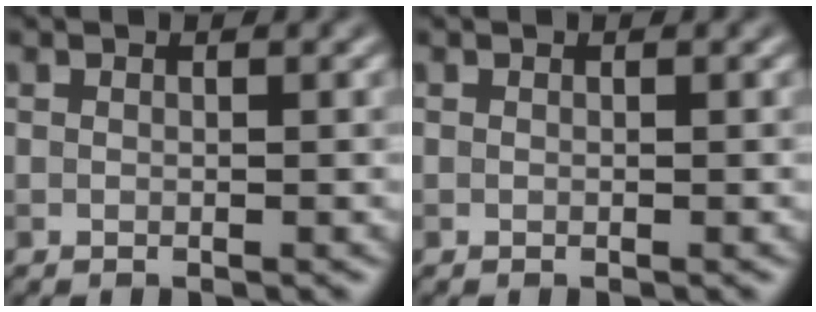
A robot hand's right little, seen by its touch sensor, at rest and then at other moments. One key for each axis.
{"total": 0.0}